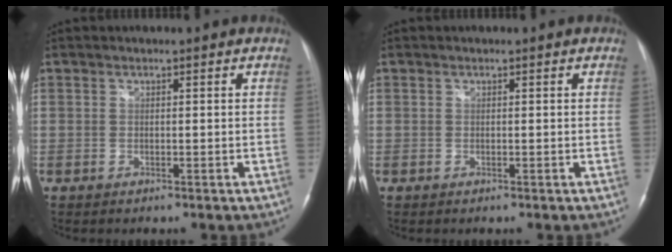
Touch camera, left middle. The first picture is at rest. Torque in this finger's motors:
{"motor_torque": [-0.01, -0.01, 0.01, 0.00]}